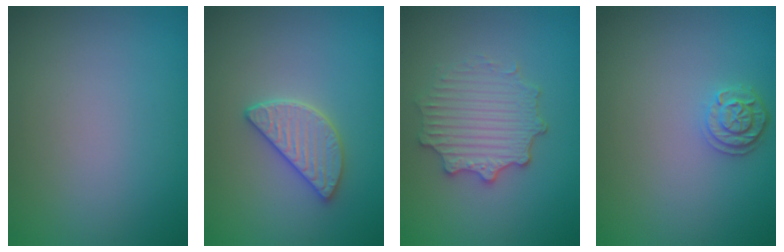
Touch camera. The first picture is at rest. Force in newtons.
{"total": 2.9, "press": 2.8, "slide": 0.9}
{"total": 4.2, "press": 3.5, "slide": 2.3}
{"total": 2.1, "press": 1.8, "slide": 0.9}